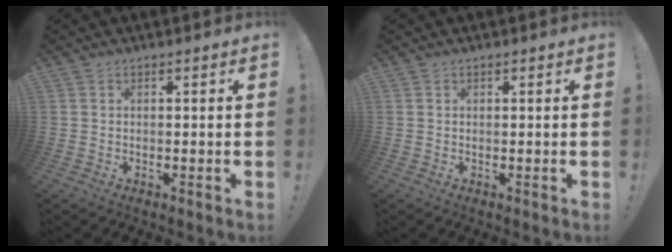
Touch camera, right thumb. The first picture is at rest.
{"total": 0.0}